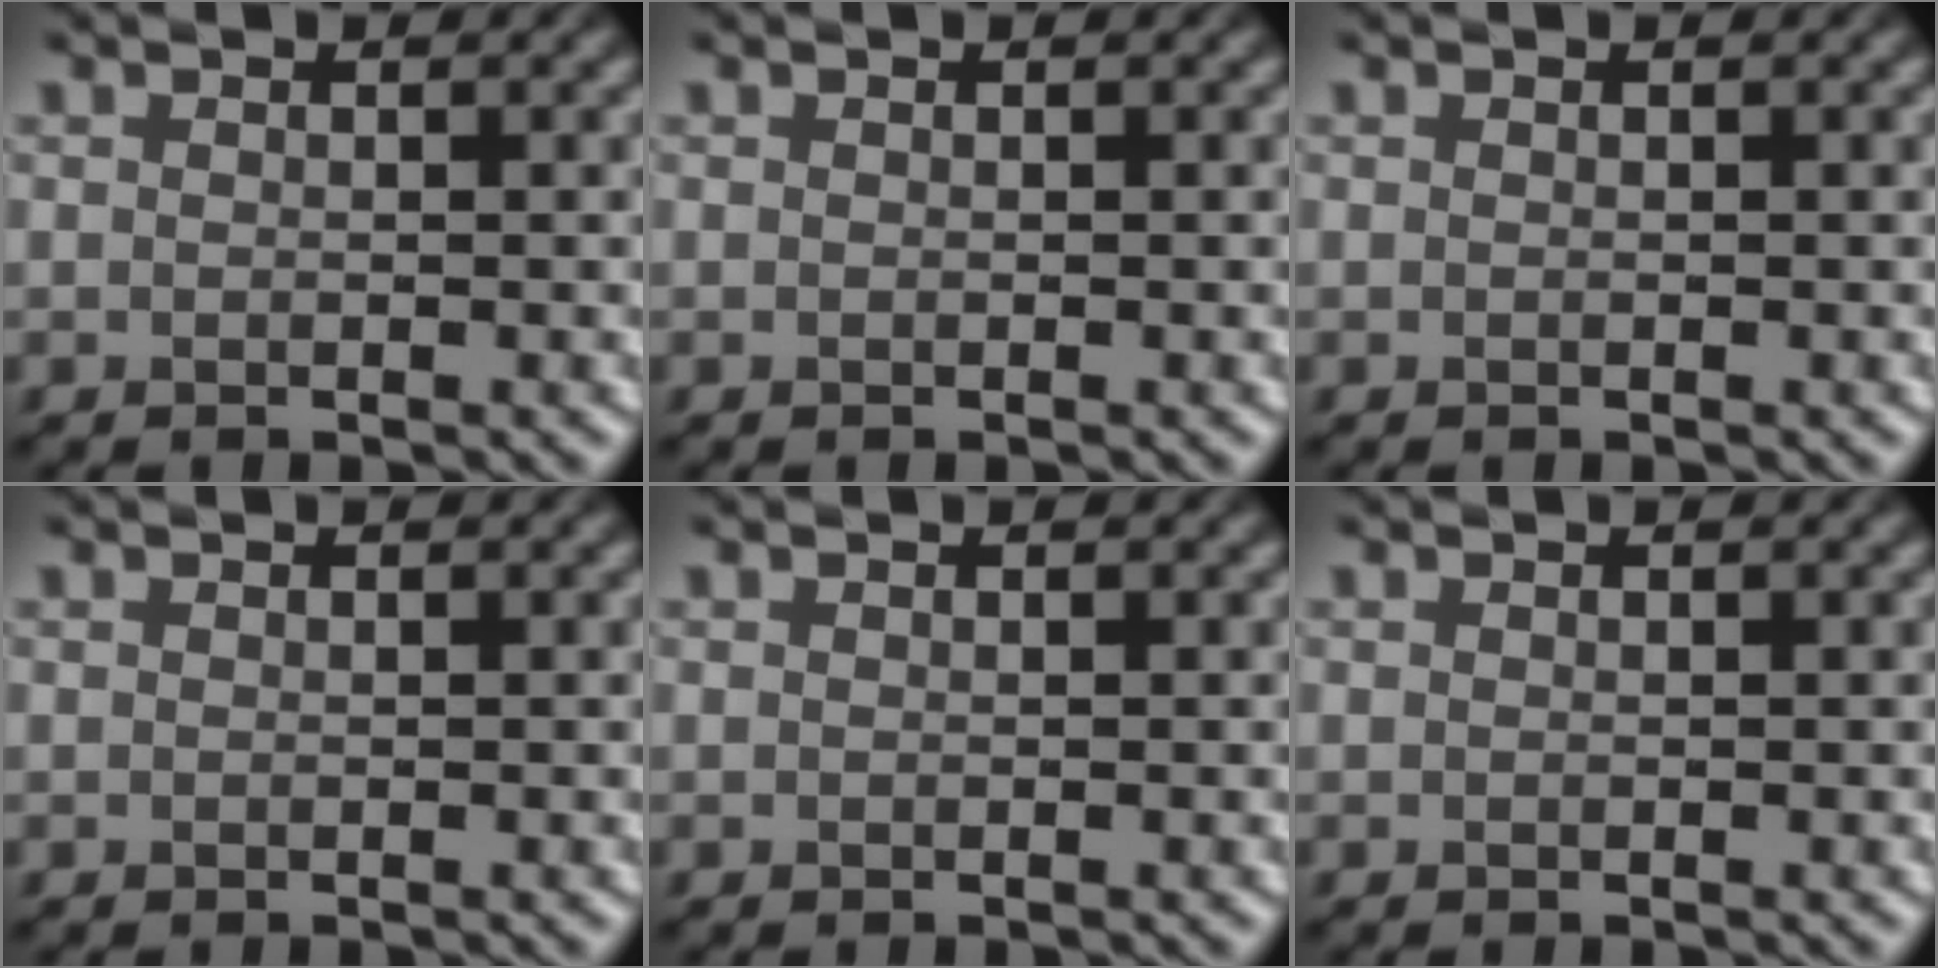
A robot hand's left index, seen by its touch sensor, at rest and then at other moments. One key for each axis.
{"total": 0.0}
{"total": 0.0}
{"total": 0.0}
{"total": 0.0}
{"total": 0.0}